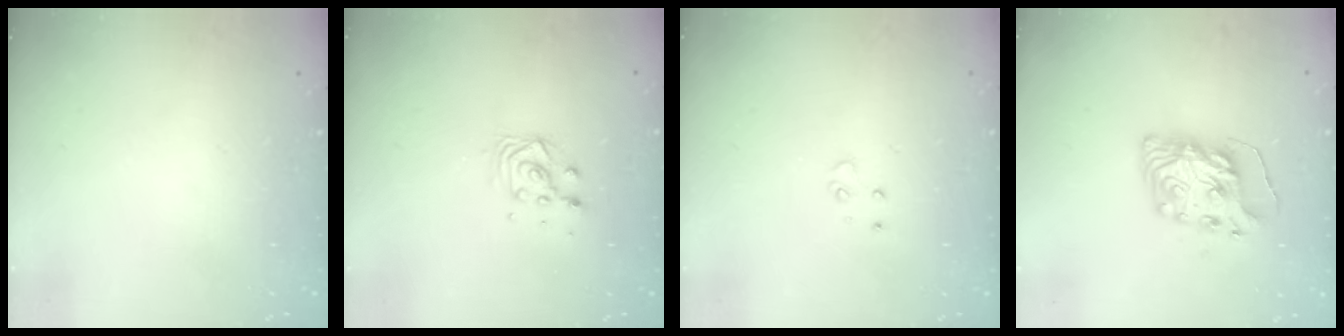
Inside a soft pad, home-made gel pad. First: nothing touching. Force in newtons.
{"total": 7.3, "press": 7.3, "slide": 0.4}
{"total": 4.1, "press": 4.1, "slide": 0.5}
{"total": 10.1, "press": 10.0, "slide": 1.1}